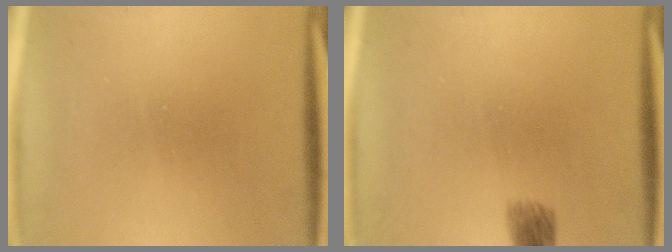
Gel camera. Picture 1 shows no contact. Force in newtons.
{"total": 3.4}